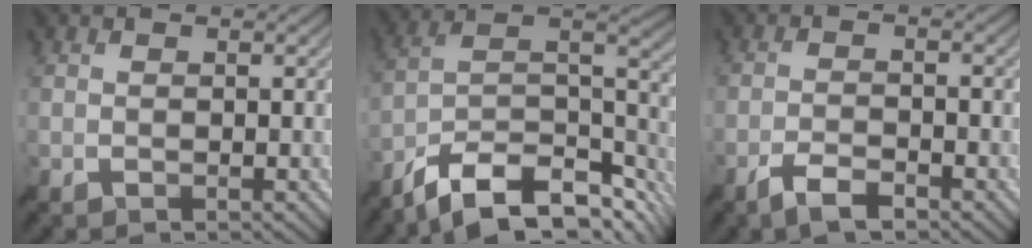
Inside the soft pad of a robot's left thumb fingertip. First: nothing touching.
{"total": 14.6, "force": [-10.3, 5.0, 9.1], "torque": [-0.191, -0.010, -0.168]}
{"total": 4.0, "force": [-3.0, 0.8, 2.5], "torque": [-0.045, 0.000, -0.063]}